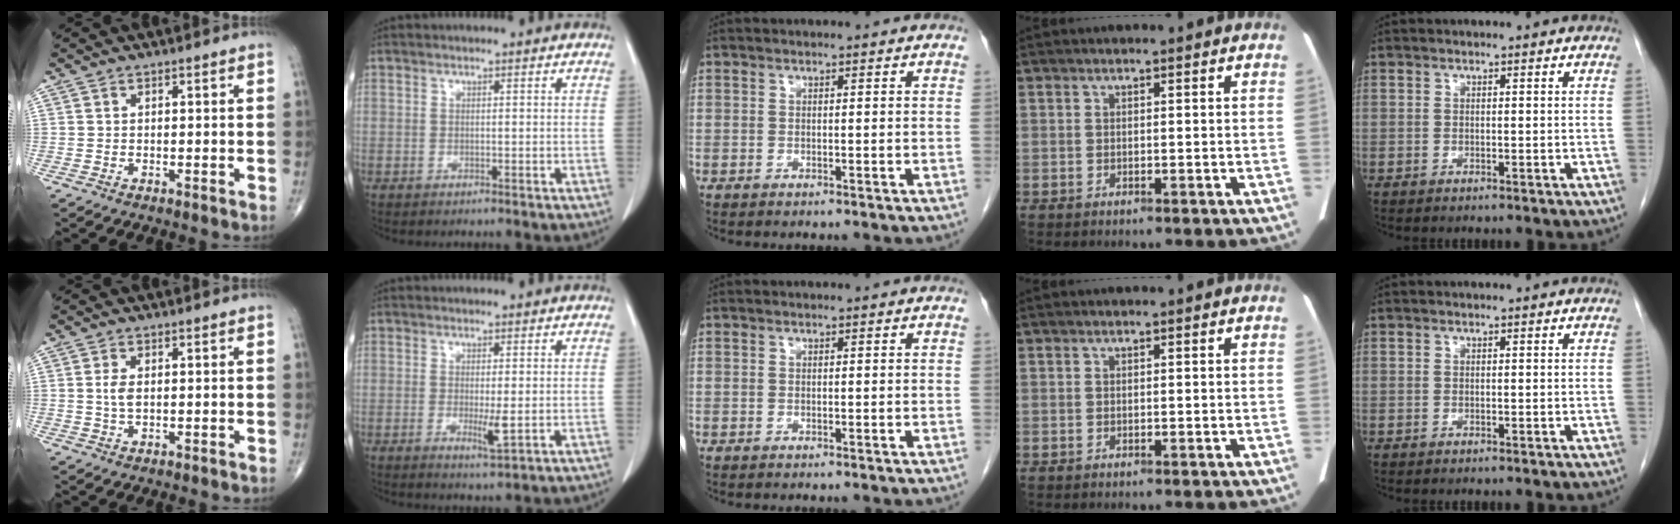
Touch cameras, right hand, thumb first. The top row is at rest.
{"thumb": {"total": 2.5, "force": [0.2, 1.3, 2.2], "torque": [-0.046, 0.001, 0.003]}, "index": {"total": 3.3, "force": [-0.5, 0.4, 3.2], "torque": [-0.053, -0.009, -0.006]}}